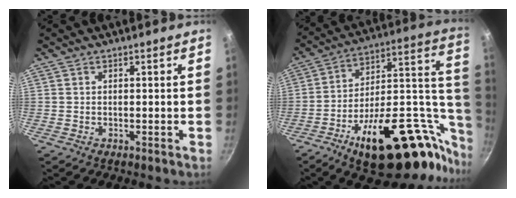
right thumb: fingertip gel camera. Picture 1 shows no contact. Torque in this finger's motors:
{"motor_torque": [3.21, 1.76, 1.73, -1.04, 0.43]}